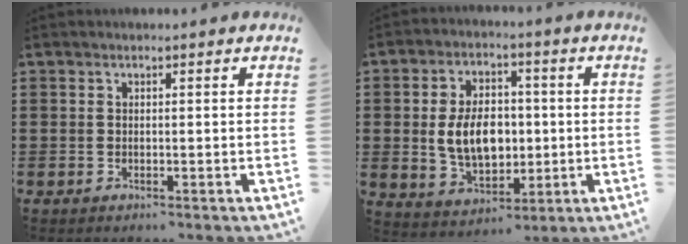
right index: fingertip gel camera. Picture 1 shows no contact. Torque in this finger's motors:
{"motor_torque": [1.06, 0.37, 0.67, 0.21]}